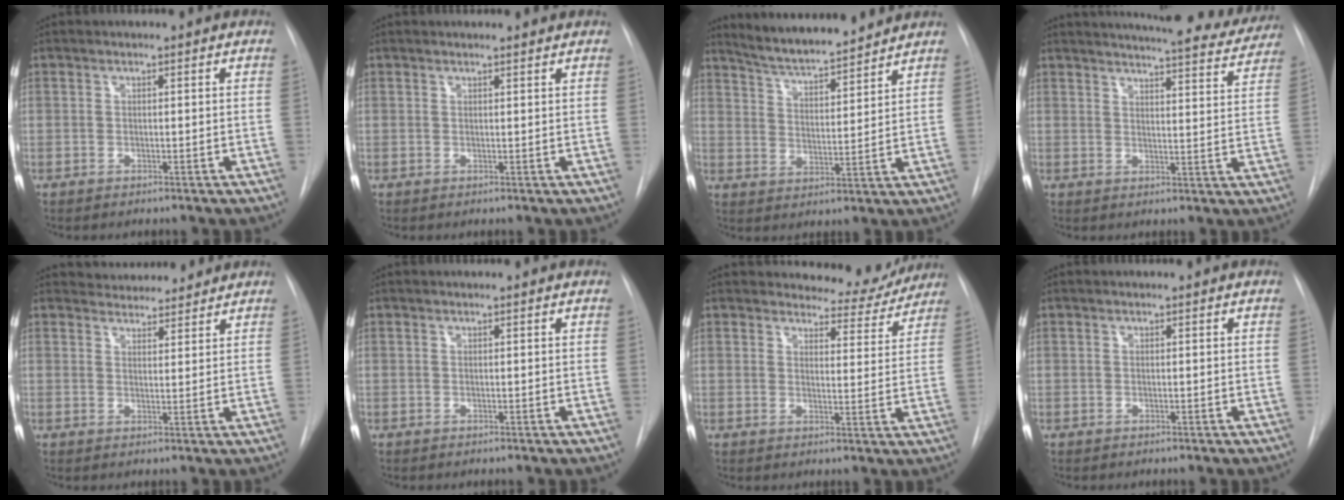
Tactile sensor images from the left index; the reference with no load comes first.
{"total": 2.5, "force": [2.5, 0.1, 0.4], "torque": [-0.009, 0.008, 0.026]}
{"total": 11.4, "force": [10.7, 0.7, 3.7], "torque": [-0.067, 0.005, 0.174]}
{"total": 18.7, "force": [17.7, 2.0, 5.7], "torque": [-0.074, -0.045, 0.205]}
{"total": 6.3, "force": [6.1, 1.7, 0.6], "torque": [-0.003, 0.013, 0.082]}
{"total": 0.0}
{"total": 6.8, "force": [6.6, 1.8, -0.2], "torque": [0.012, -0.021, 0.074]}
{"total": 0.0}